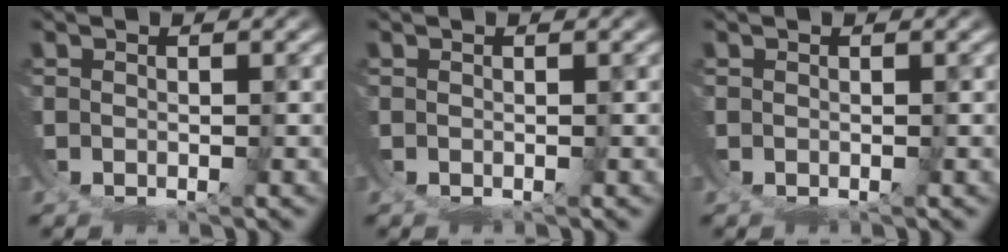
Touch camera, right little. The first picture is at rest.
{"total": 0.0}
{"total": 0.0}